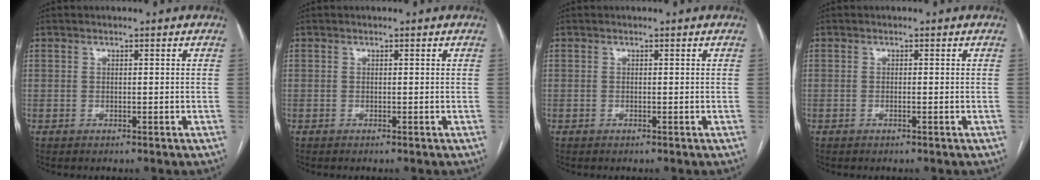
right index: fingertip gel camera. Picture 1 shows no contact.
{"total": 0.0}
{"total": 0.0}
{"total": 0.0}